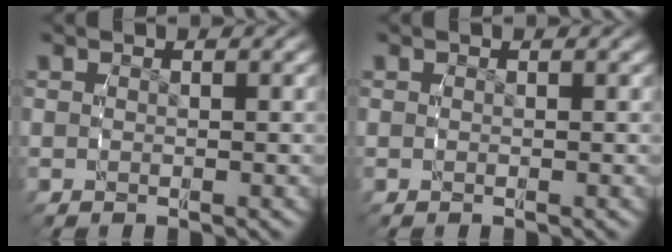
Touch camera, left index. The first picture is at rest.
{"total": 0.0}